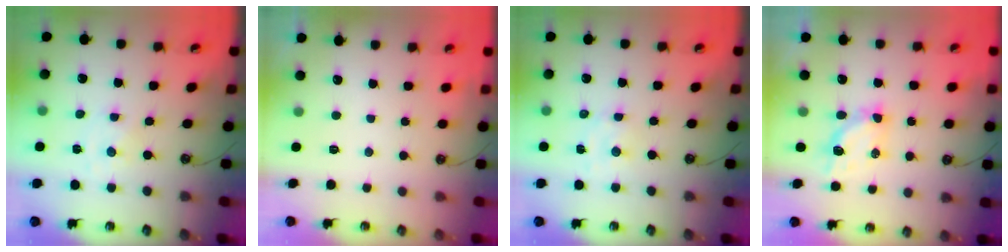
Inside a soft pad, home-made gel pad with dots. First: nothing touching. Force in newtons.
{"total": 0.0}
{"total": 2.3, "press": 2.3, "slide": 0.5}
{"total": 5.5, "press": 5.5, "slide": 0.3}